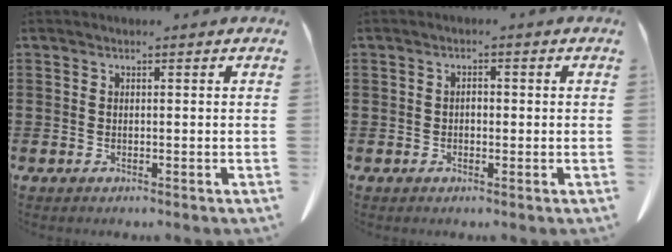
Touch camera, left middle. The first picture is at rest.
{"total": 1.2, "force": [-0.1, 0.6, 1.0], "torque": [-0.020, 0.003, -0.003]}